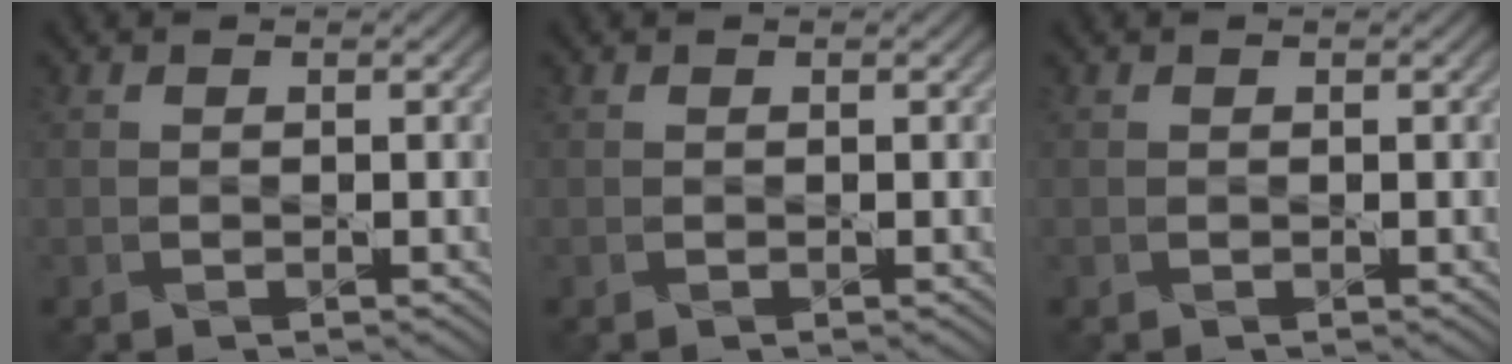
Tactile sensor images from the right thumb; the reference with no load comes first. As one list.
[{"total": 0.0}, {"total": 0.0}]